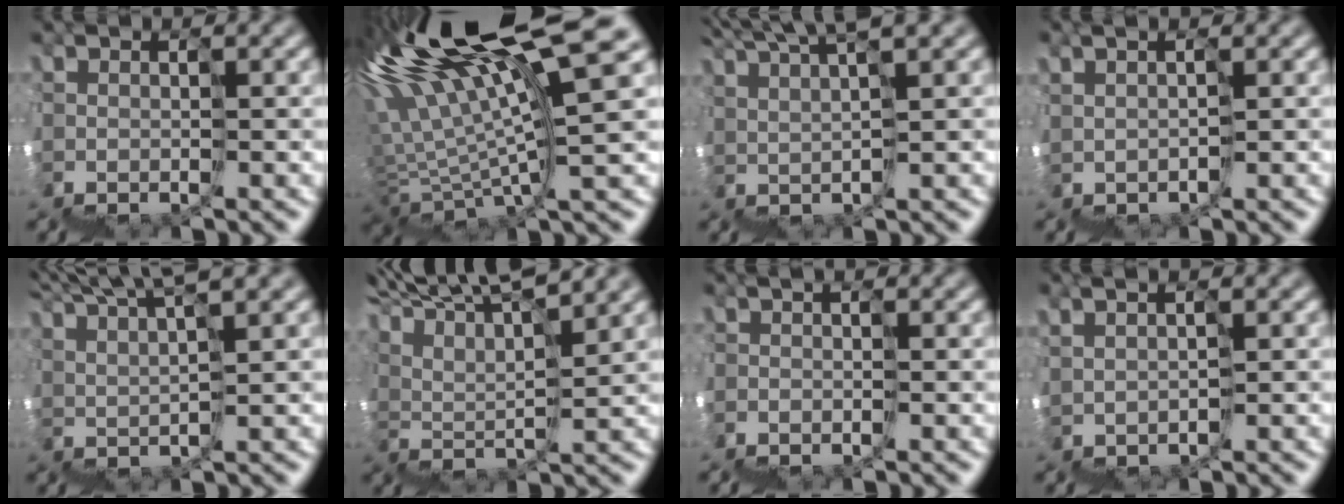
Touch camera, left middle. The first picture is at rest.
{"total": 11.8, "force": [5.8, 1.7, 10.2], "torque": [-0.205, 0.024, 0.120]}
{"total": 5.5, "force": [5.2, -0.1, 1.7], "torque": [-0.041, 0.028, 0.090]}
{"total": 1.1, "force": [1.1, -0.1, 0.1], "torque": [-0.018, 0.007, 0.019]}
{"total": 6.7, "force": [6.2, 0.2, 2.4], "torque": [-0.050, 0.027, 0.102]}
{"total": 8.5, "force": [8.1, 0.4, 2.5], "torque": [-0.056, 0.036, 0.128]}
{"total": 2.3, "force": [-1.6, 1.0, 1.4], "torque": [-0.022, -0.019, -0.030]}
{"total": 0.9, "force": [0.9, -0.2, -0.1], "torque": [-0.014, 0.006, 0.013]}